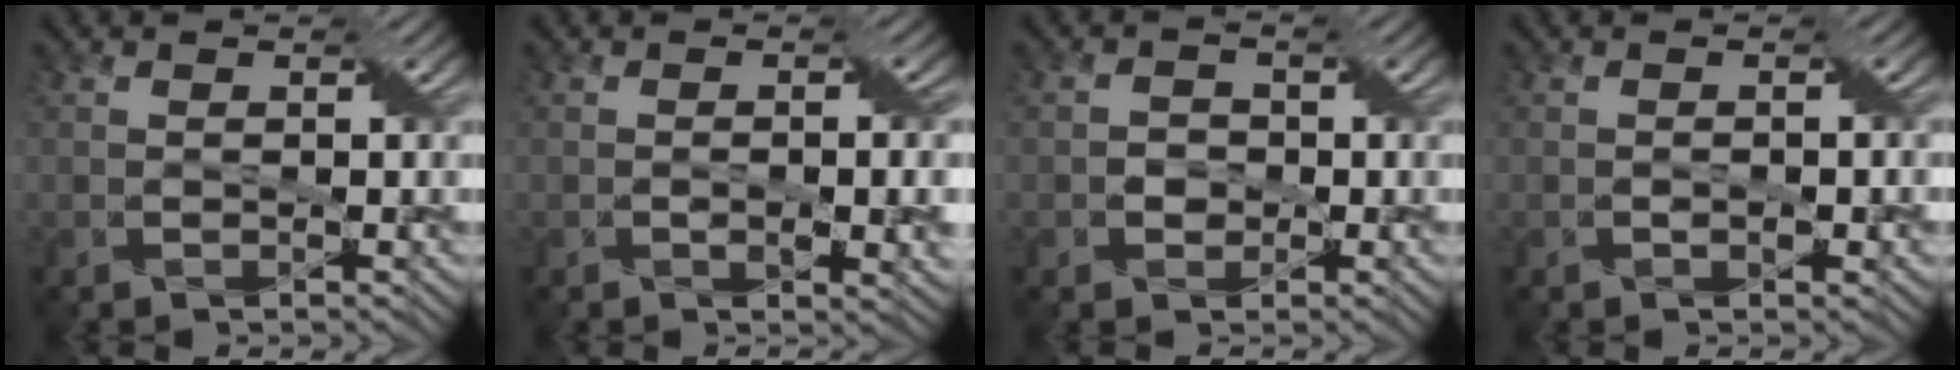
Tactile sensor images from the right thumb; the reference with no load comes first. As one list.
[{"total": 4.6, "force": [-0.7, 1.5, 4.3], "torque": [-0.065, -0.006, -0.008]}, {"total": 1.9, "force": [-0.5, 1.7, 0.6], "torque": [-0.008, 0.001, -0.014]}, {"total": 1.8, "force": [-0.4, 0.6, 1.6], "torque": [-0.025, 0.003, -0.006]}]